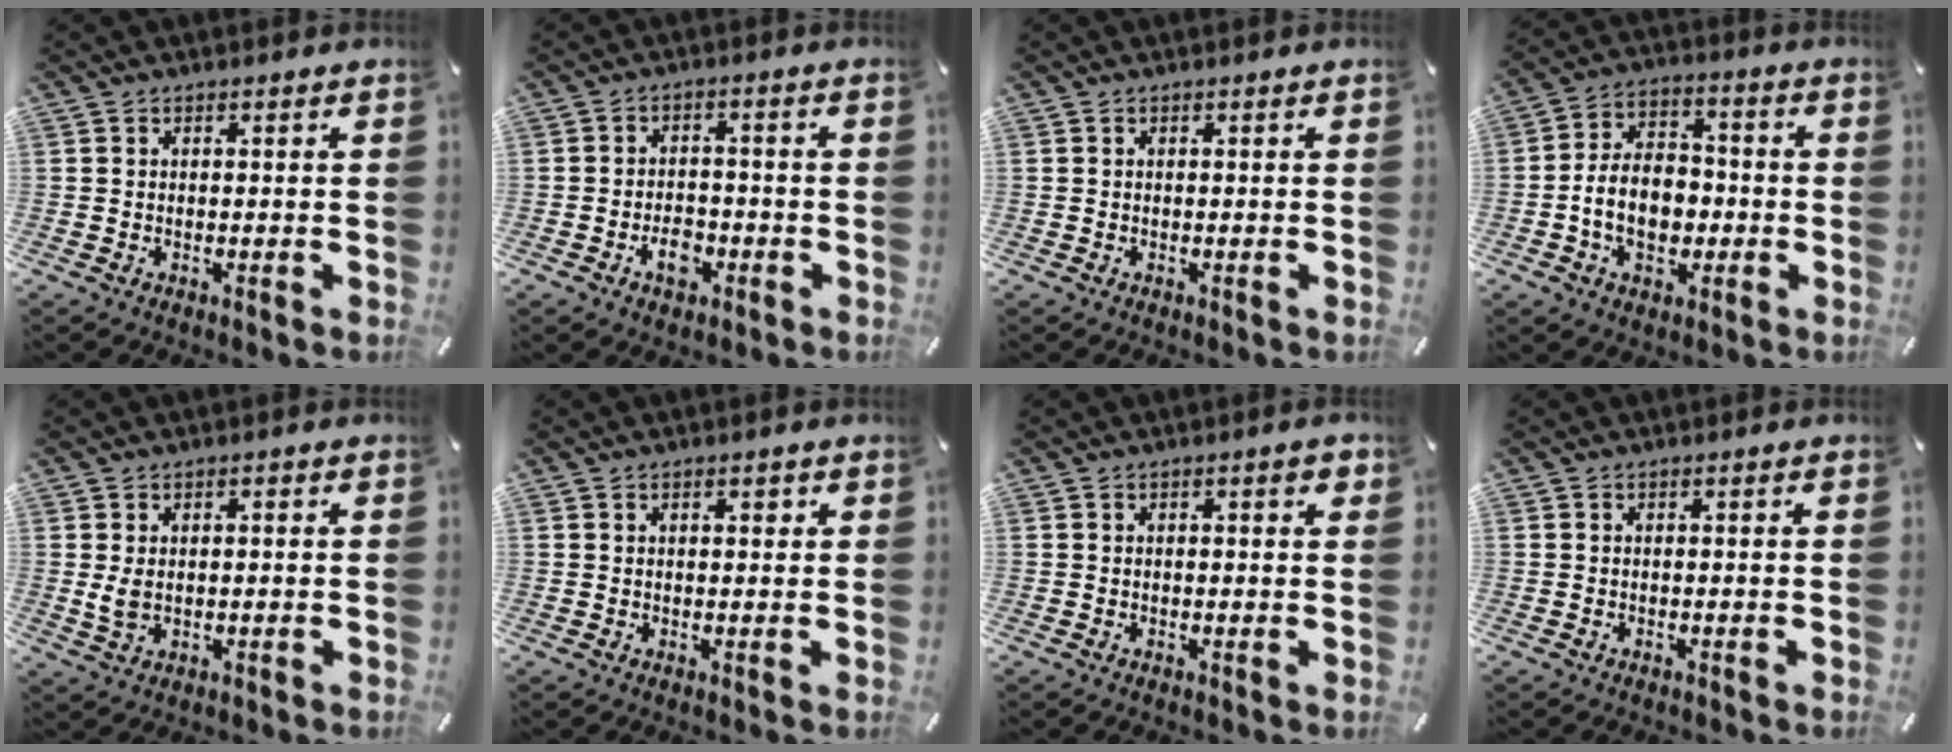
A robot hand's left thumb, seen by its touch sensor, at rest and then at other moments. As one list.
[{"total": 5.3, "force": [-2.5, 3.5, 3.1], "torque": [-0.055, 0.012, -0.042]}, {"total": 0.0}, {"total": 10.5, "force": [-2.6, 7.8, 6.5], "torque": [-0.124, 0.016, -0.047]}, {"total": 3.5, "force": [0.1, 2.3, 2.6], "torque": [-0.056, -0.003, -0.004]}, {"total": 1.5, "force": [0.6, 0.9, 1.1], "torque": [-0.015, 0.001, 0.008]}, {"total": 1.8, "force": [0.6, 0.5, 1.6], "torque": [-0.024, 0.001, 0.008]}, {"total": 0.0}]